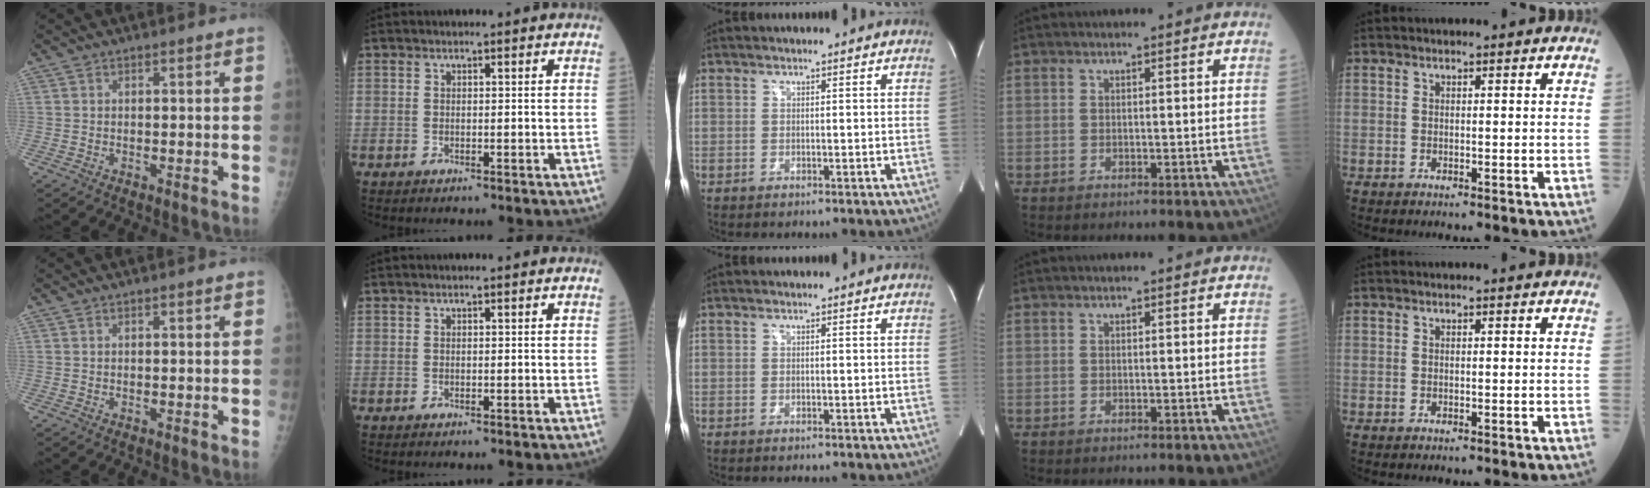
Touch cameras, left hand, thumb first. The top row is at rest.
{}